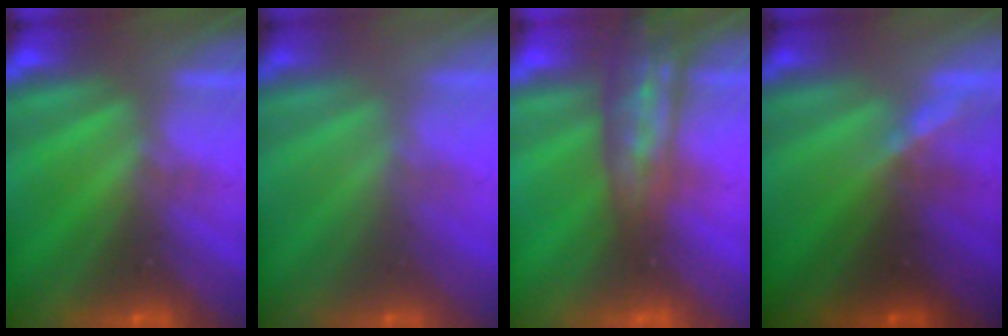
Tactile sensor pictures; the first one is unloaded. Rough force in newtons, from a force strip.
{"total": 2.6}
{"total": 2.9}
{"total": 1.3}